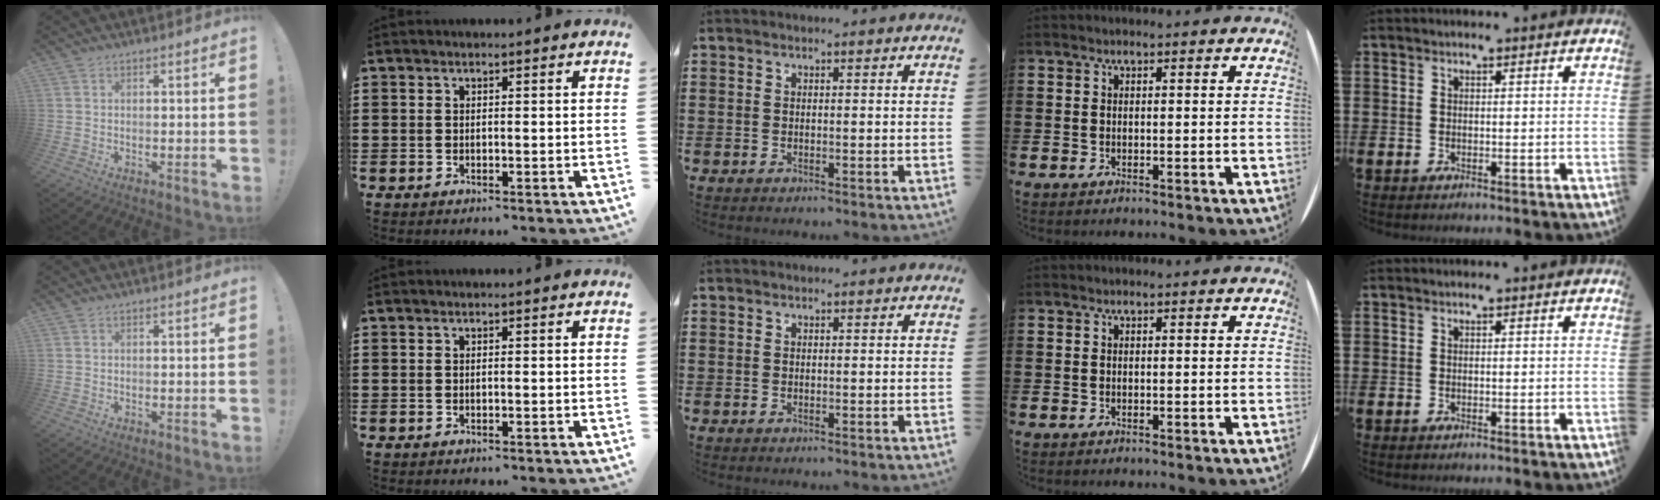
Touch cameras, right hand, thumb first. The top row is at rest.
{}